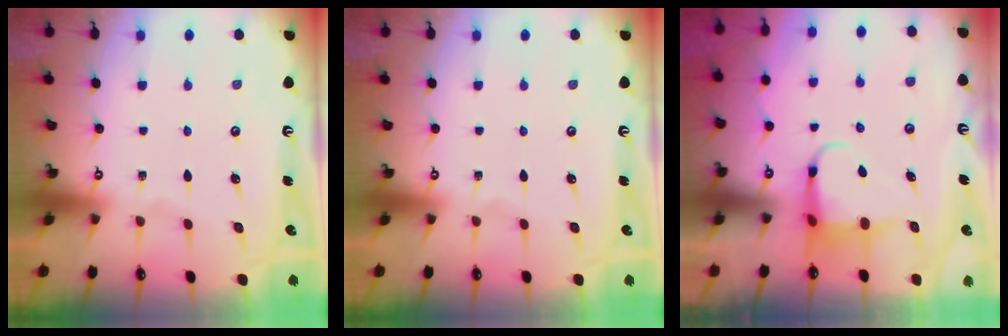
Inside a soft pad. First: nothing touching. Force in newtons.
{"total": 0.0}
{"total": 5.7, "press": 5.6, "slide": 0.8}